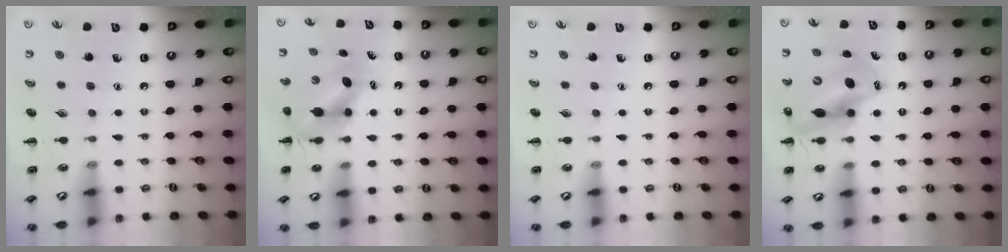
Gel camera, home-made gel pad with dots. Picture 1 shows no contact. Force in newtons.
{"total": 5.9, "press": 5.8, "slide": 0.8}
{"total": 0.0}
{"total": 12.9, "press": 12.5, "slide": 3.4}